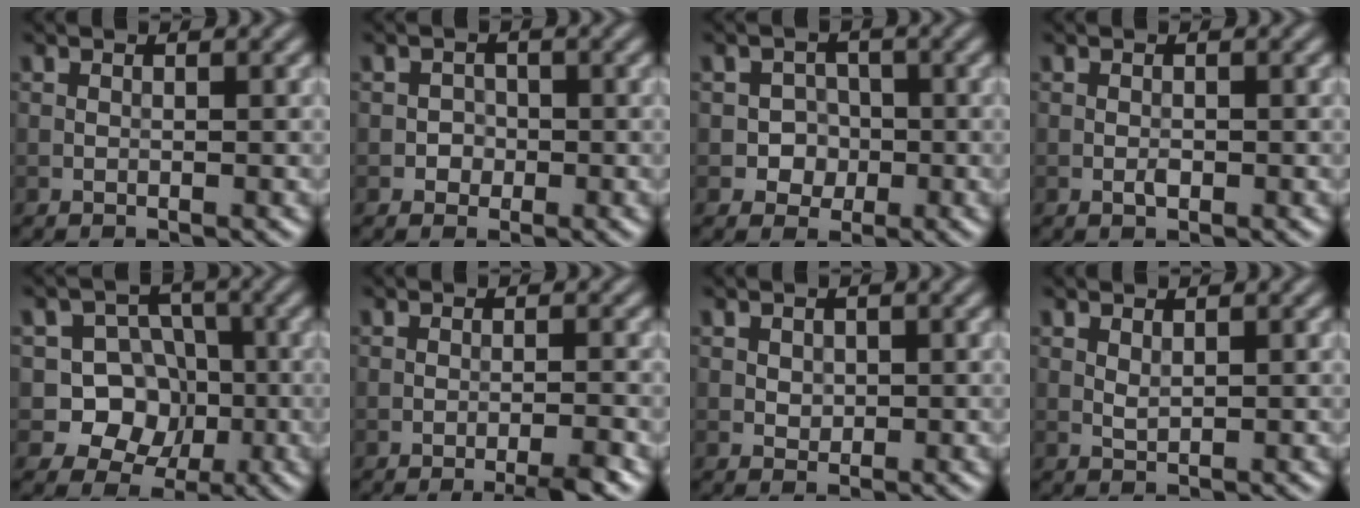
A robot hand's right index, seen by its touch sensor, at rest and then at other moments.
{"total": 1.3, "force": [-0.3, 1.2, 0.2], "torque": [0.014, 0.001, -0.011]}
{"total": 2.3, "force": [-0.5, 2.2, 0.6], "torque": [0.008, 0.001, -0.017]}
{"total": 0.7, "force": [-0.3, 0.4, 0.5], "torque": [-0.008, 0.001, -0.005]}
{"total": 7.8, "force": [-1.5, 7.2, 2.7], "torque": [-0.034, 0.024, -0.057]}
{"total": 2.8, "force": [-1.9, 0.2, 2.1], "torque": [-0.029, 0.003, -0.035]}
{"total": 0.9, "force": [0.3, 0.8, 0.3], "torque": [-0.007, -0.004, 0.008]}
{"total": 0.8, "force": [0.6, 0.2, 0.5], "torque": [-0.015, -0.001, 0.014]}